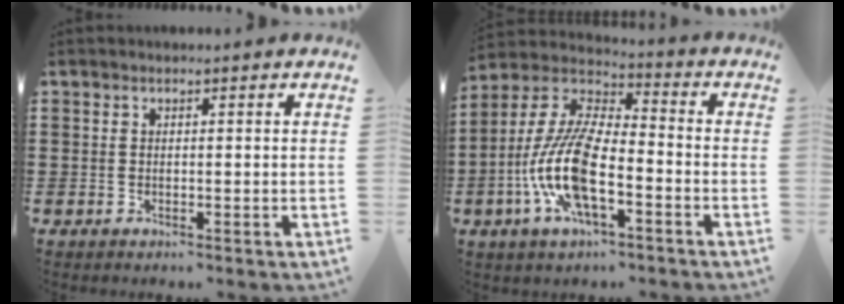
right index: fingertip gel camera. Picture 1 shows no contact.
{"total": 12.9, "force": [-4.6, 4.7, 11.1], "torque": [-0.260, -0.009, -0.094]}